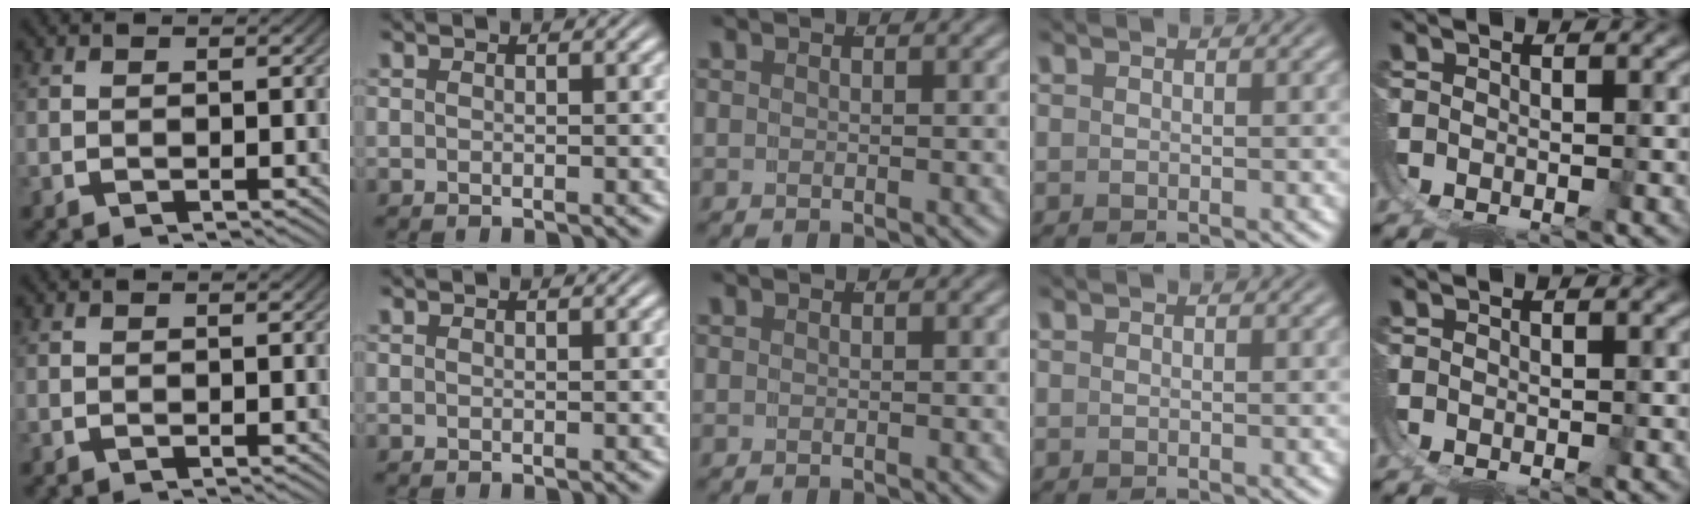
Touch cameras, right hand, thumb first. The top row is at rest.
{}